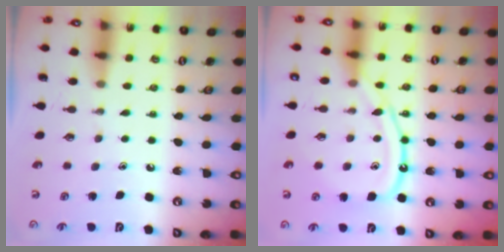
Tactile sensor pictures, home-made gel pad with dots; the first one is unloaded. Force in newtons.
{"total": 12.0, "press": 11.9, "slide": 1.3}